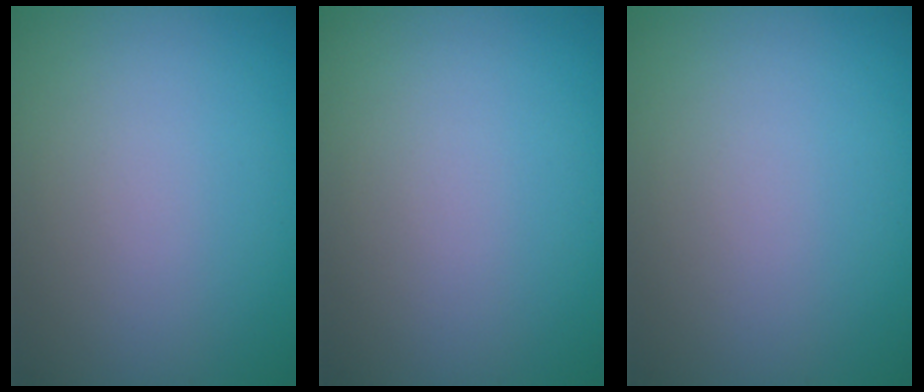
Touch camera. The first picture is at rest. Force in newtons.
{"total": 0.0}
{"total": 0.0}